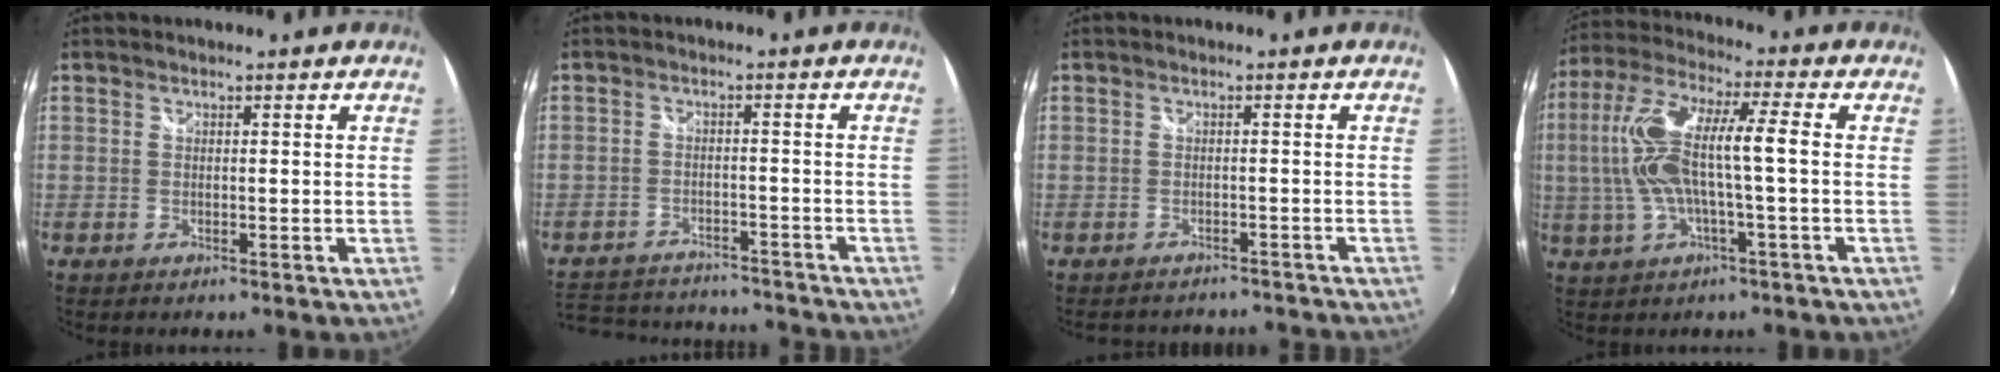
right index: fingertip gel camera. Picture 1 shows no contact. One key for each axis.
{"total": 17.2, "fx": -14.9, "fy": 6.2, "fz": 6.0, "tx": -0.141, "ty": 0.024, "tz": -0.204}
{"total": 8.0, "fx": -7.0, "fy": 3.0, "fz": 2.3, "tx": -0.051, "ty": -0.002, "tz": -0.091}
{"total": 14.4, "fx": -1.0, "fy": 2.9, "fz": 14.1, "tx": -0.276, "ty": 0.007, "tz": -0.016}